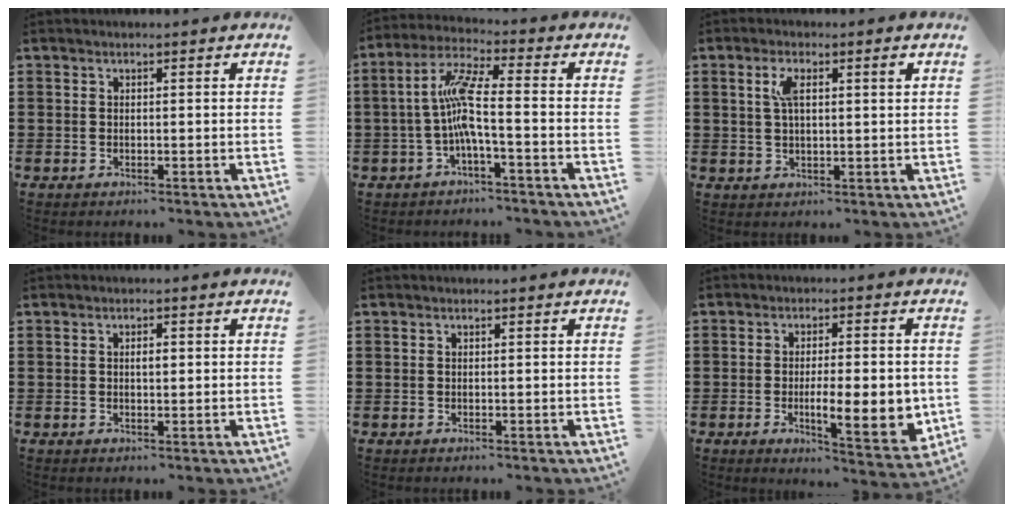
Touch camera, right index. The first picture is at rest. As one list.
[{"total": 7.7, "force": [-1.3, 1.1, 7.5], "torque": [-0.164, -0.006, -0.032]}, {"total": 4.0, "force": [1.3, 1.1, 3.6], "torque": [-0.067, 0.006, 0.018]}, {"total": 1.6, "force": [0.2, 0.5, 1.5], "torque": [-0.029, 0.004, 0.001]}, {"total": 0.0}, {"total": 9.8, "force": [-1.4, 2.8, 9.3], "torque": [-0.136, -0.012, -0.018]}]